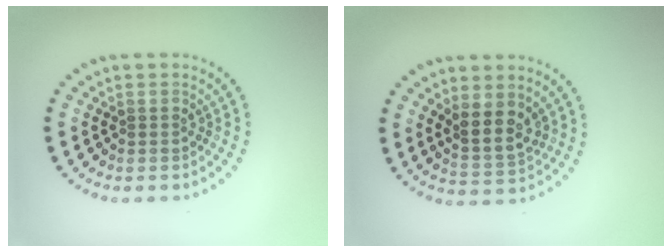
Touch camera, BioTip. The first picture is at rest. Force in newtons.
{"total": 3.0, "press": 2.5, "slide": 1.6}